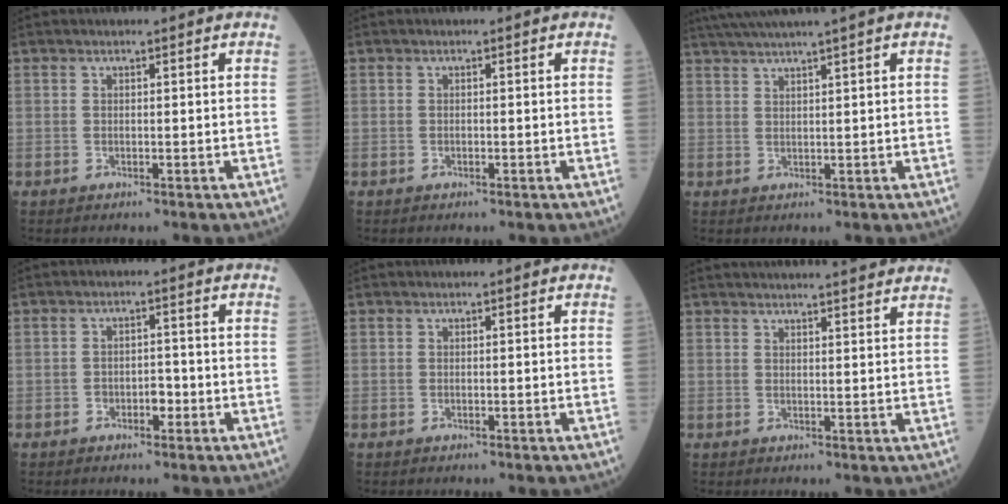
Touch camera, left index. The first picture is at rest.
{"total": 0.0}
{"total": 6.7, "force": [5.2, -1.7, 3.8], "torque": [-0.056, 0.023, 0.089]}
{"total": 2.5, "force": [-1.2, 1.4, 1.7], "torque": [-0.021, 0.007, -0.020]}
{"total": 0.0}
{"total": 10.7, "force": [9.9, 0.5, 4.2], "torque": [-0.060, 0.015, 0.113]}